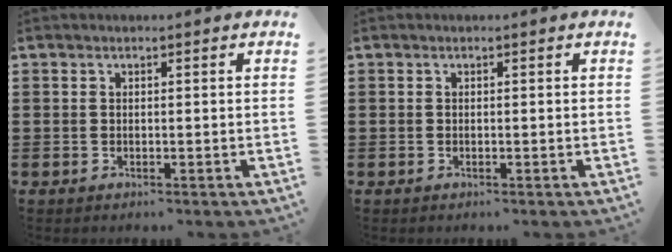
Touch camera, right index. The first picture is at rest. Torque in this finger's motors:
{"motor_torque": [0.00, 0.00, 0.00, -0.01]}